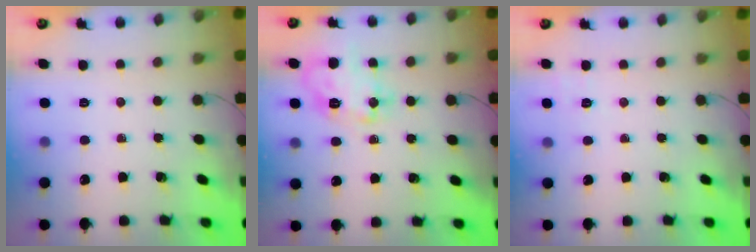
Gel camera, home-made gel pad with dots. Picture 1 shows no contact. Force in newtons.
{"total": 15.1, "press": 15.1, "slide": 0.9}
{"total": 1.6, "press": 0.1, "slide": 1.6}